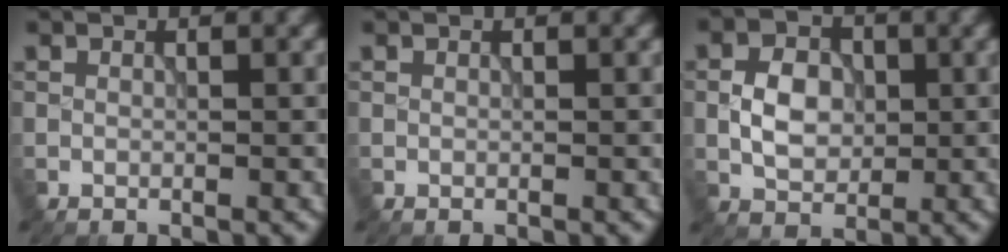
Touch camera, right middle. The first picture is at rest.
{"total": 0.0}
{"total": 4.0, "force": [-0.1, 2.9, 2.7], "torque": [-0.048, 0.002, -0.006]}